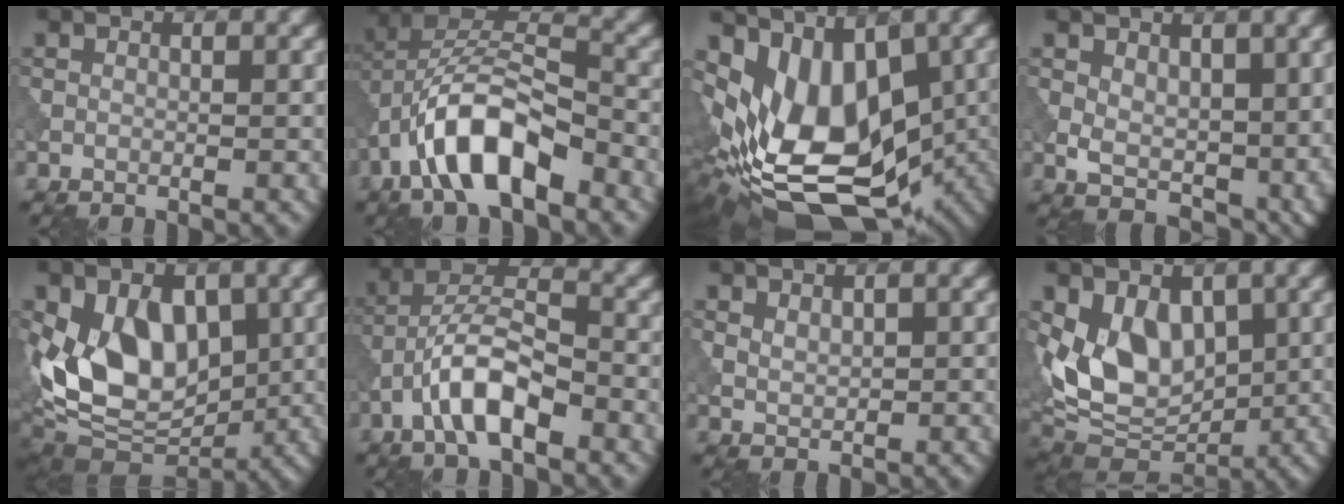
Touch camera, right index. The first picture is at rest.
{"total": 9.3, "force": [-4.5, 4.0, 7.1], "torque": [-0.124, 0.019, -0.087]}
{"total": 15.7, "force": [-1.2, 9.5, 12.5], "torque": [-0.172, -0.025, 0.004]}
{"total": 5.3, "force": [1.7, 3.2, 3.8], "torque": [-0.069, -0.014, 0.035]}
{"total": 9.2, "force": [0.5, 6.2, 6.8], "torque": [-0.115, -0.013, 0.006]}
{"total": 6.2, "force": [-3.1, 2.2, 4.9], "torque": [-0.086, 0.016, -0.063]}
{"total": 1.4, "force": [0.9, 0.8, 0.8], "torque": [-0.016, -0.002, 0.021]}
{"total": 7.6, "force": [1.1, 5.3, 5.3], "torque": [-0.089, -0.019, 0.021]}